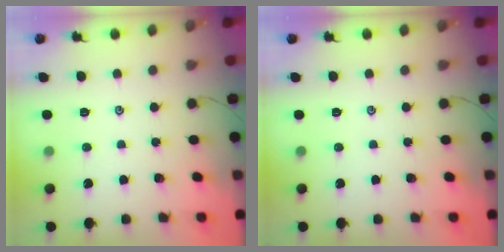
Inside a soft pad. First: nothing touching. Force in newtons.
{"total": 0.0}